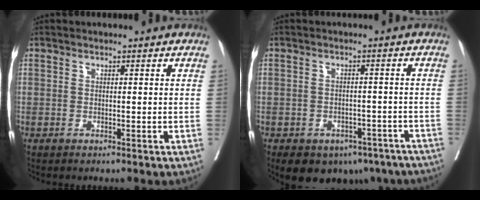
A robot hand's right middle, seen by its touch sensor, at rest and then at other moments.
{"total": 15.3, "force": [-9.9, 9.6, 6.4], "torque": [-0.139, -0.007, -0.110]}